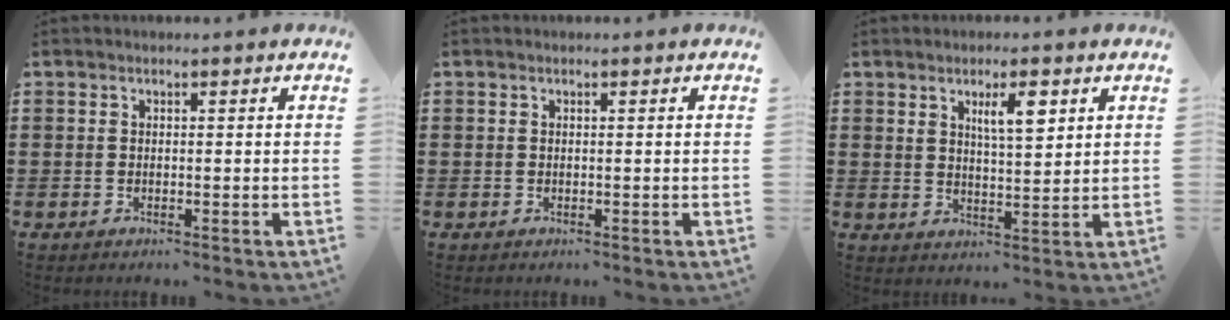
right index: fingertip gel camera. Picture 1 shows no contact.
{"total": 0.0}
{"total": 4.9, "force": [2.5, 1.5, 4.0], "torque": [-0.068, 0.002, 0.038]}